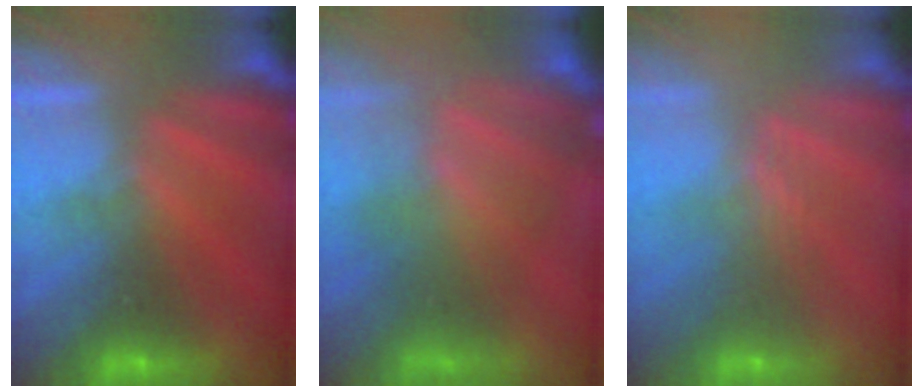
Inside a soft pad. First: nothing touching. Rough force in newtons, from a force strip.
{"total": 9.1}
{"total": 2.4}